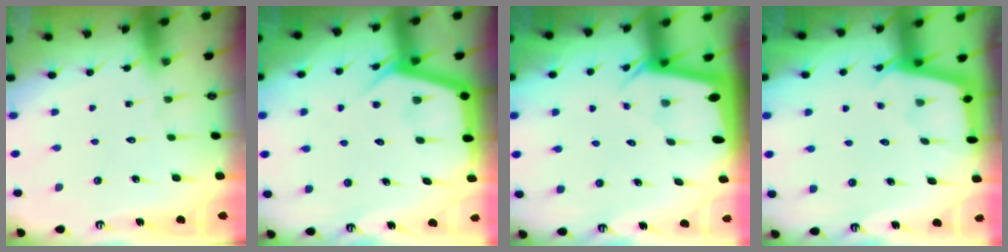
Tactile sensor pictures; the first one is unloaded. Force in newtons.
{"total": 6.2, "press": 6.2, "slide": 0.7}
{"total": 1.9, "press": 1.9, "slide": 0.1}
{"total": 2.5, "press": 2.5, "slide": 0.1}